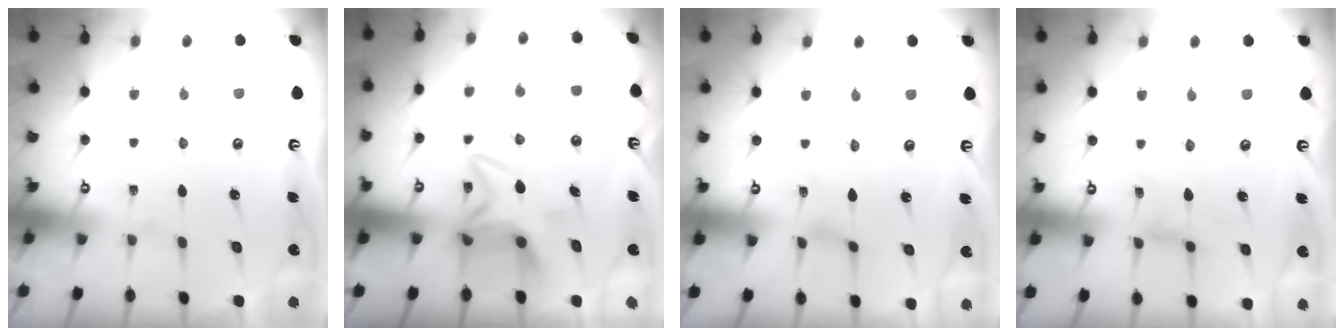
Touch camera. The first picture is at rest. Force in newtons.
{"total": 6.1, "press": 6.0, "slide": 0.7}
{"total": 0.0}
{"total": 1.5, "press": 1.4, "slide": 0.3}